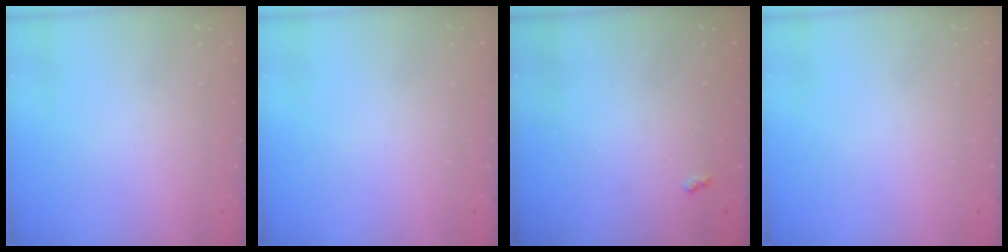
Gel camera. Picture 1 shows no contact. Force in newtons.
{"total": 0.0}
{"total": 3.1, "press": 3.1, "slide": 0.5}
{"total": 0.0}